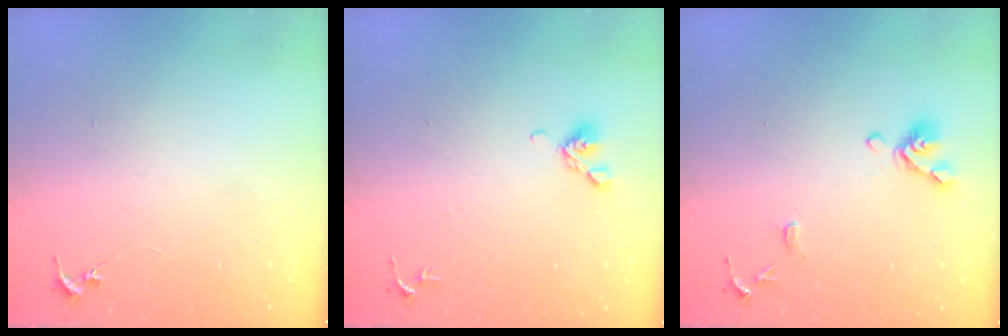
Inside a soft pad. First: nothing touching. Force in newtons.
{"total": 7.2, "press": 6.8, "slide": 2.4}
{"total": 10.3, "press": 10.2, "slide": 1.3}